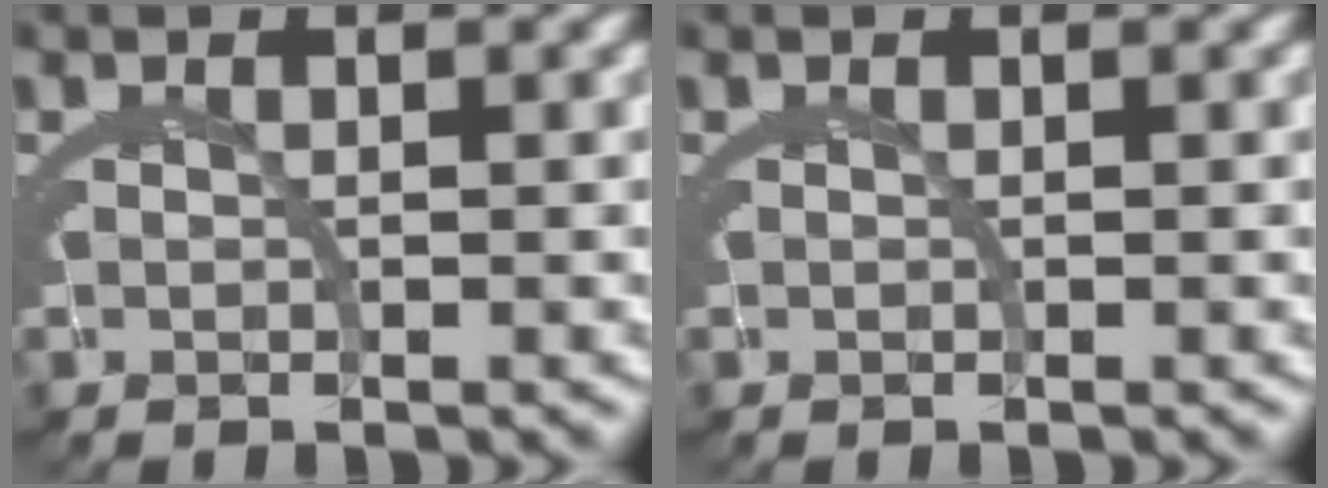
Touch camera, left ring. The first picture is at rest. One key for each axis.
{"total": 0.0}